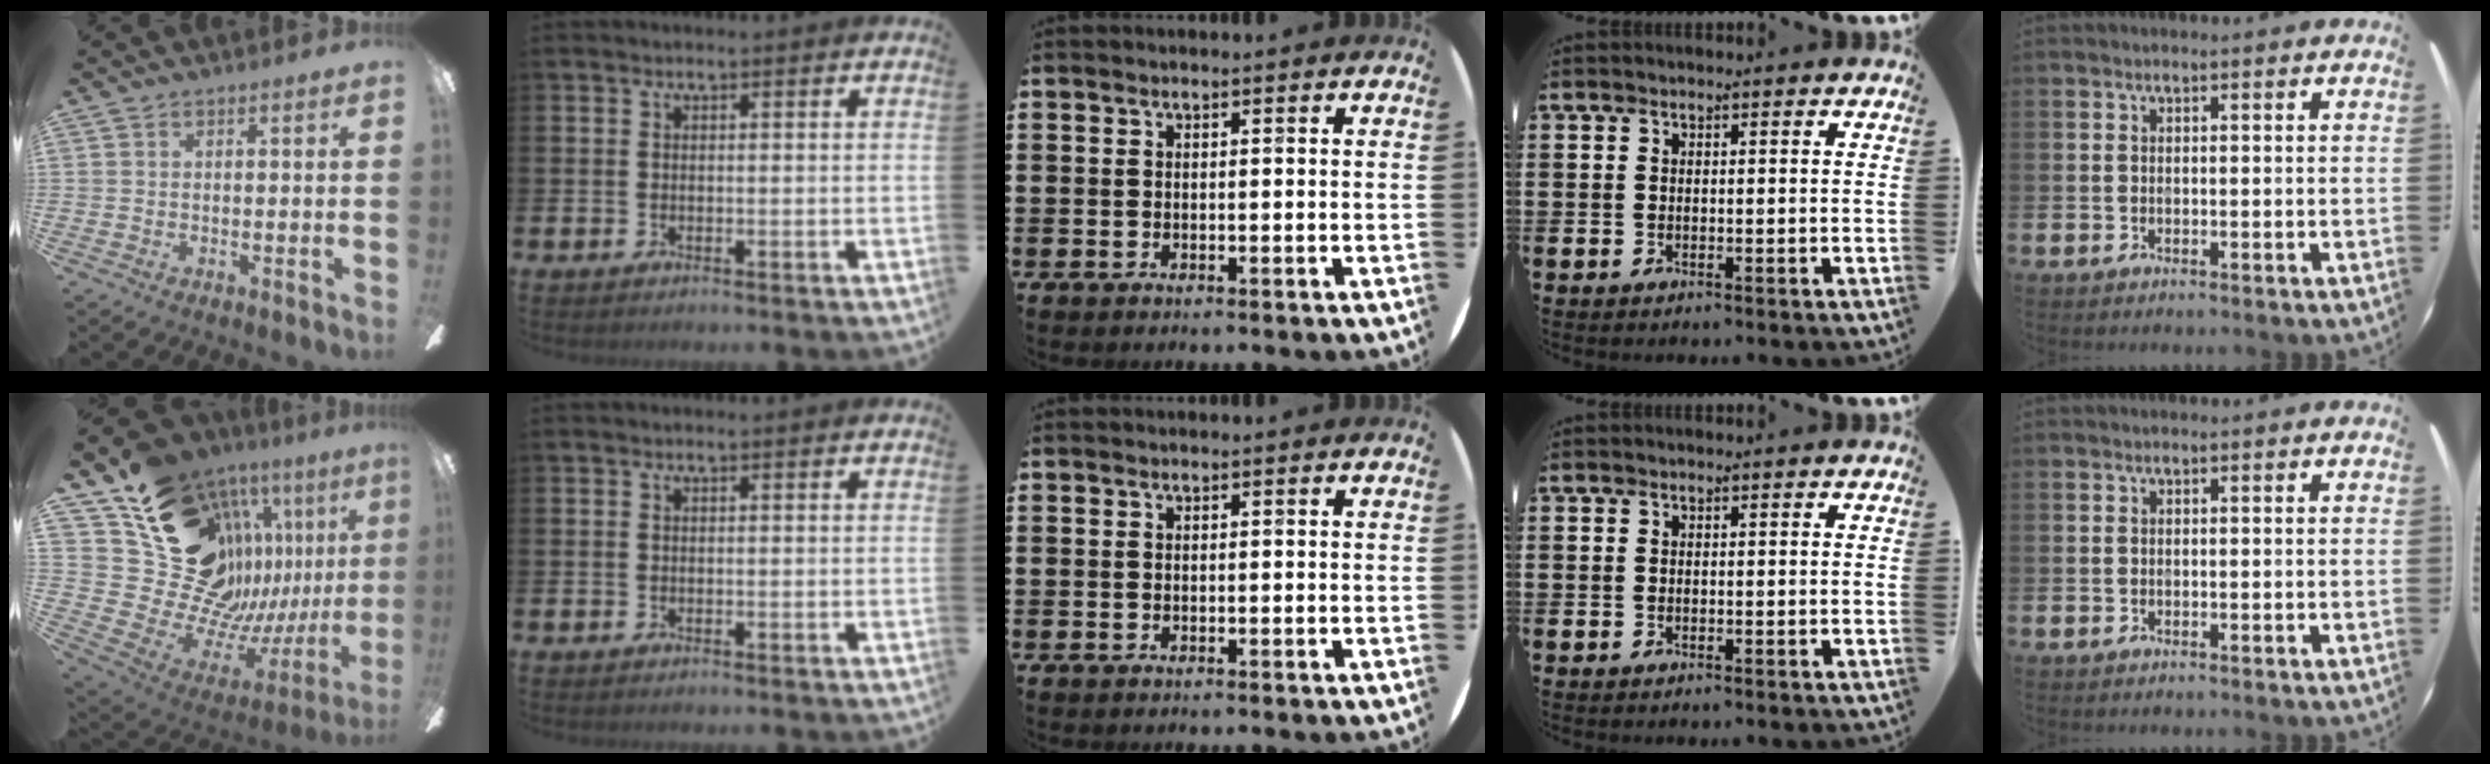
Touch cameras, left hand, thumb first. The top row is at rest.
{"thumb": {"total": 21.7, "force": [11.3, 14.6, 11.6], "torque": [-0.176, -0.124, 0.258]}}